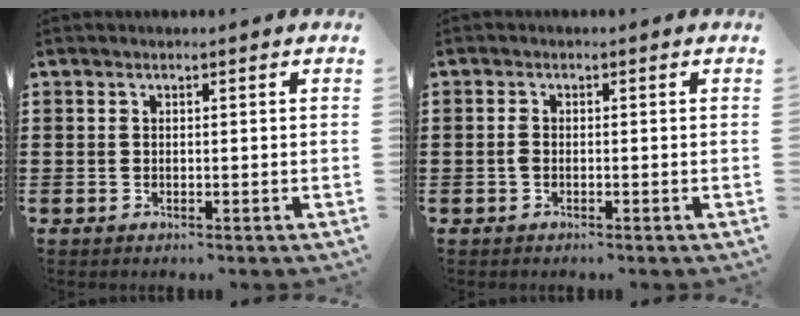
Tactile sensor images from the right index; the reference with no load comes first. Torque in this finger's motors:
{"motor_torque": [0.33, 0.21, 0.21, 0.06]}